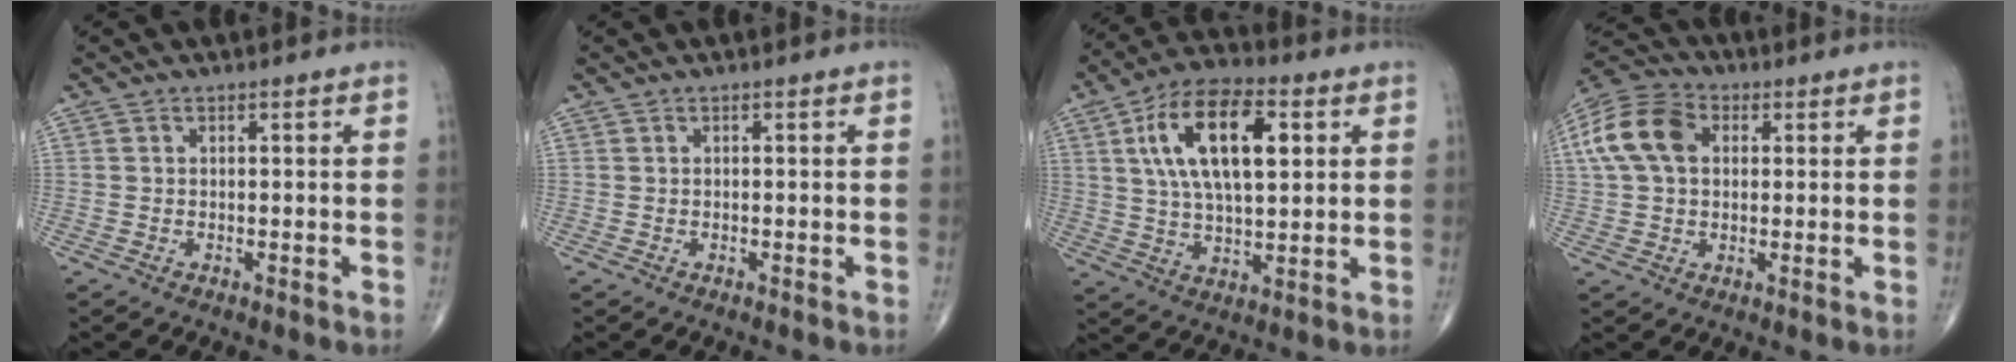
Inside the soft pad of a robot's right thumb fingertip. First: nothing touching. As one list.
[{"total": 0.0}, {"total": 17.3, "force": [4.9, 8.0, 14.5], "torque": [-0.250, 0.003, 0.085]}, {"total": 12.8, "force": [2.8, 8.9, 8.8], "torque": [-0.173, 0.025, 0.043]}]